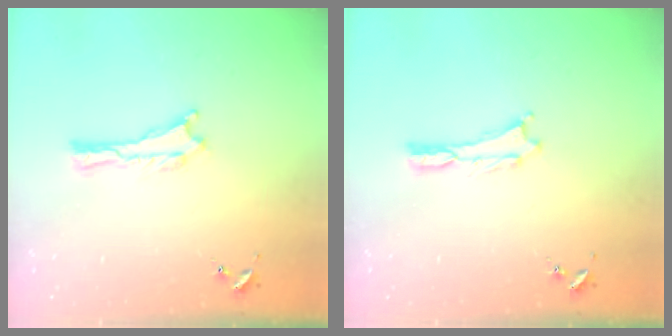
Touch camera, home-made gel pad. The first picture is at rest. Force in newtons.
{"total": 0.0}